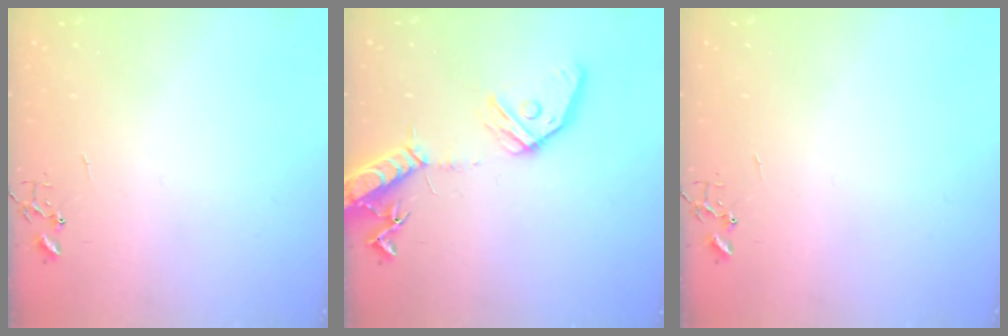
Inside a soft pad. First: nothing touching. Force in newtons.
{"total": 16.6, "press": 16.2, "slide": 3.2}
{"total": 0.0}